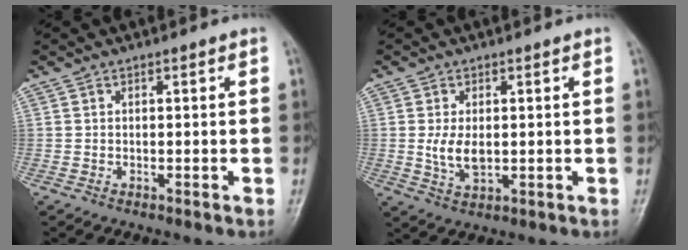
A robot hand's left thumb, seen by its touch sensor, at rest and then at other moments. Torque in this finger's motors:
{"motor_torque": [-0.03, 0.40, 0.40, -0.07, 0.04]}